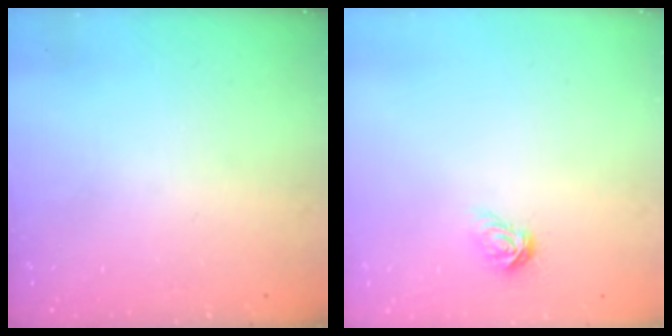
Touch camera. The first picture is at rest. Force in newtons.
{"total": 5.0, "press": 5.0, "slide": 0.5}